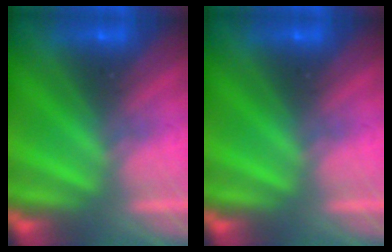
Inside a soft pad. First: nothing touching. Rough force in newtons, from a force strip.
{"total": 0.0}